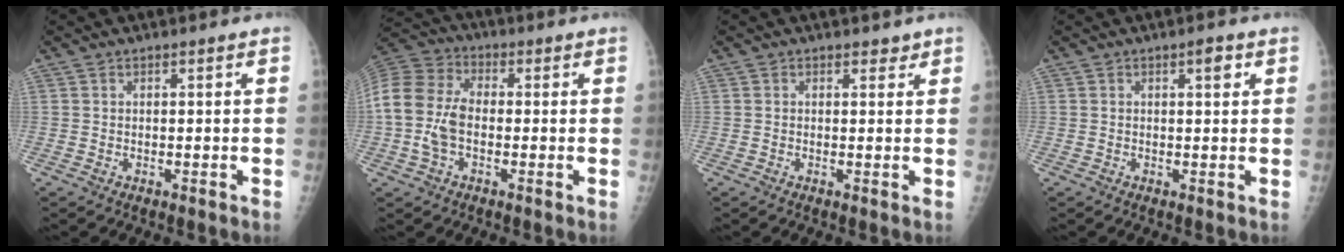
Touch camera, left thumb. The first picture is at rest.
{"total": 13.1, "force": [-1.5, 8.4, 9.9], "torque": [-0.218, 0.028, -0.033]}
{"total": 1.3, "force": [1.0, 0.7, 0.4], "torque": [0.006, -0.006, 0.010]}
{"total": 2.3, "force": [1.1, 0.7, 1.9], "torque": [-0.024, -0.002, 0.014]}